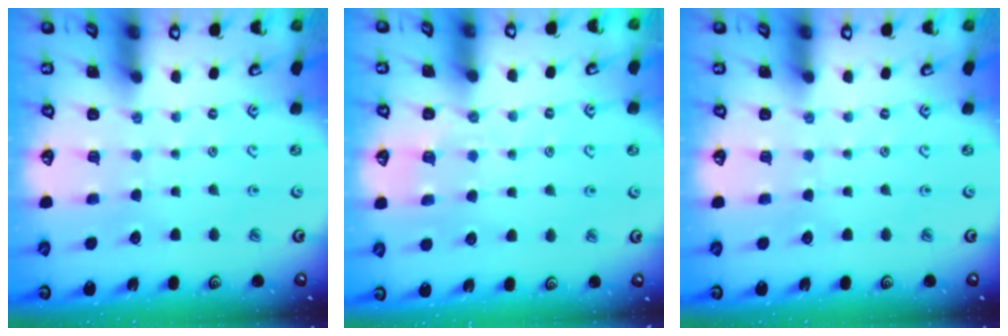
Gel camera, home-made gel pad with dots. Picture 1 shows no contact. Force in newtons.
{"total": 3.0, "press": 2.9, "slide": 0.7}
{"total": 0.0}